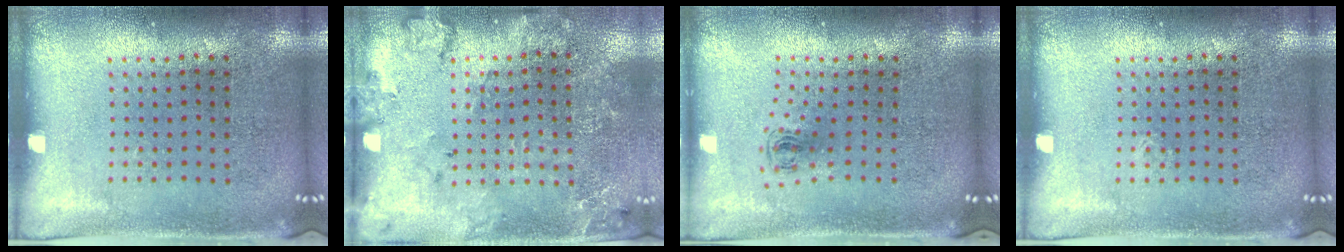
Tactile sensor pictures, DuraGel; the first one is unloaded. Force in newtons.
{"total": 1.8, "press": 1.7, "slide": 0.6}
{"total": 0.6, "press": 0.3, "slide": 0.5}
{"total": 0.0}